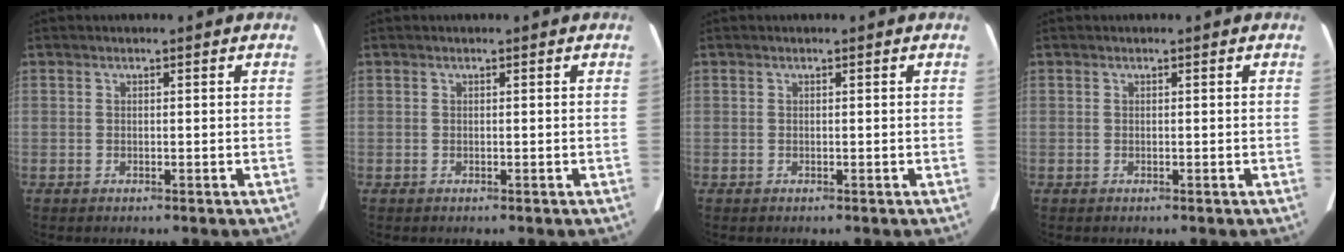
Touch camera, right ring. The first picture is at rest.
{"total": 0.0}
{"total": 0.0}
{"total": 0.0}